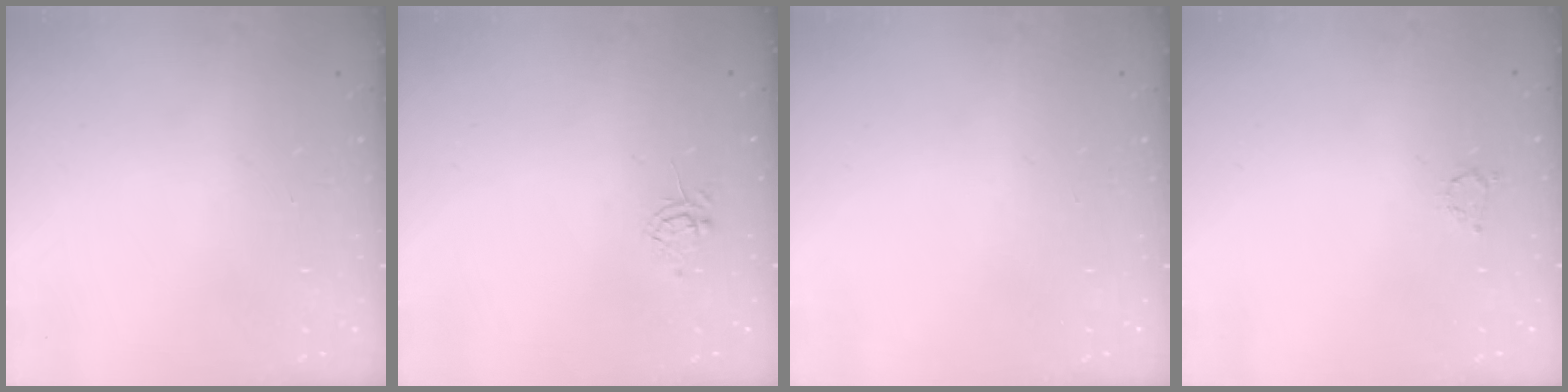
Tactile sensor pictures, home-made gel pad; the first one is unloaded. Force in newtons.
{"total": 4.7, "press": 4.6, "slide": 0.7}
{"total": 0.0}
{"total": 2.5, "press": 2.5, "slide": 0.4}